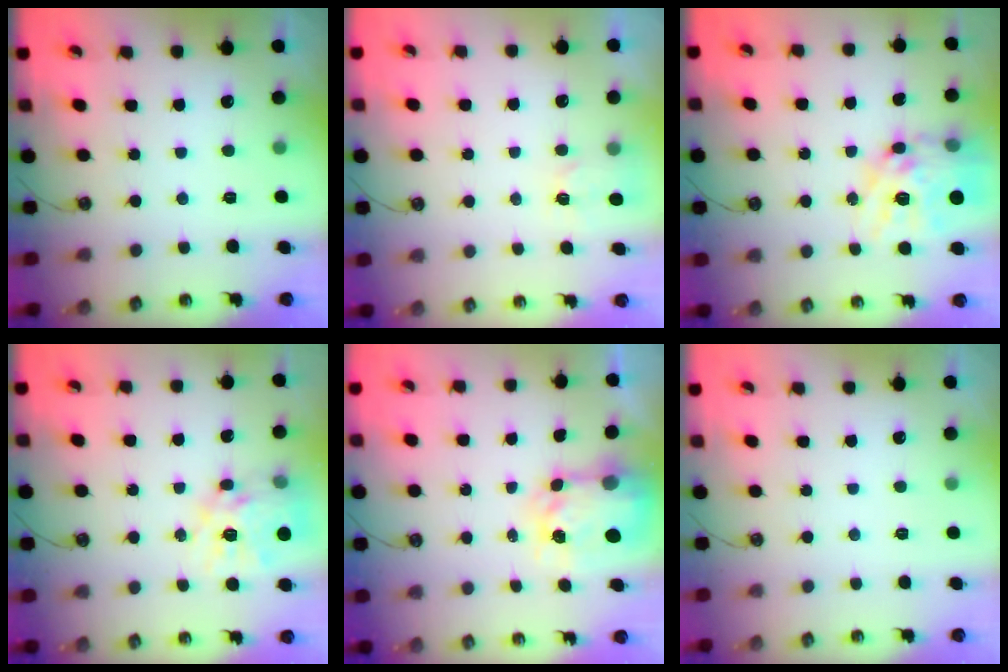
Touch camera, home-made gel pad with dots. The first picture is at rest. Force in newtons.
{"total": 3.3, "press": 3.2, "slide": 0.5}
{"total": 18.0, "press": 17.9, "slide": 1.6}
{"total": 14.7, "press": 14.6, "slide": 1.5}
{"total": 5.7, "press": 5.7, "slide": 0.6}
{"total": 0.0}